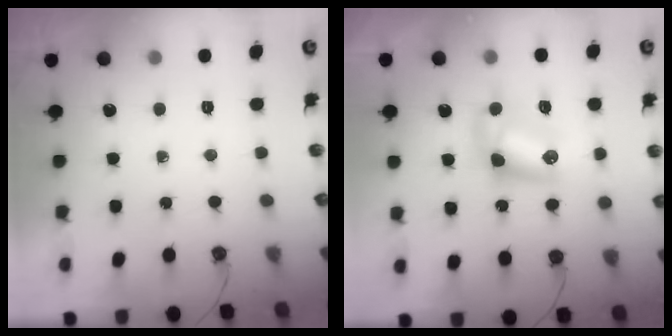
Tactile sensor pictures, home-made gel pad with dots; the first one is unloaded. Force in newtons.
{"total": 9.2, "press": 9.2, "slide": 0.7}